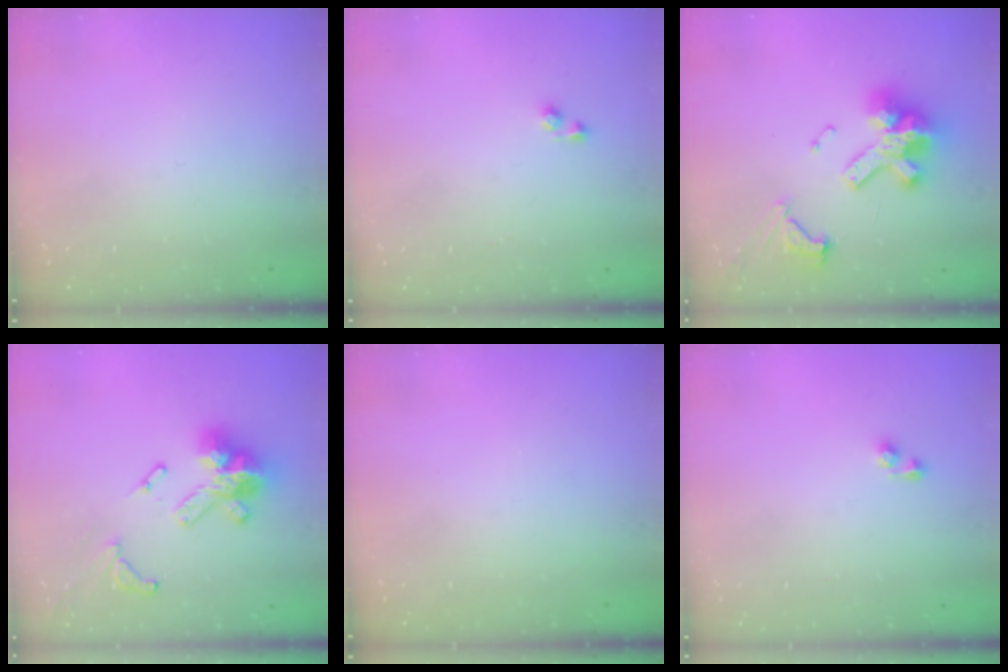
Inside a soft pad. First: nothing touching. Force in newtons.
{"total": 2.8, "press": 2.8, "slide": 0.3}
{"total": 15.7, "press": 15.6, "slide": 1.9}
{"total": 16.8, "press": 16.7, "slide": 2.0}
{"total": 0.0}
{"total": 3.8, "press": 3.8, "slide": 0.1}